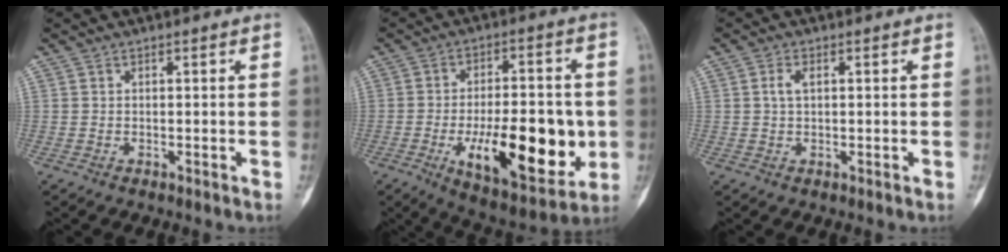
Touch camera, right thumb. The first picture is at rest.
{"total": 21.7, "force": [-4.6, 9.2, 19.1], "torque": [-0.258, -0.001, -0.054]}
{"total": 2.3, "force": [0.5, 1.3, 1.9], "torque": [-0.042, 0.005, 0.010]}